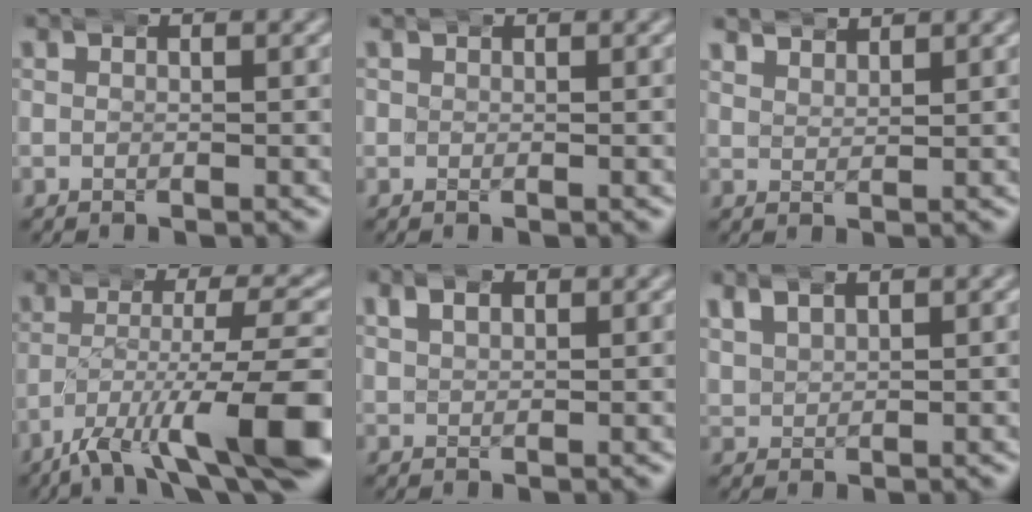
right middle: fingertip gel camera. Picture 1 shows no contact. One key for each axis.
{"total": 0.6, "fx": 0.2, "fy": 0.5, "fz": -0.1, "tx": -0.001, "ty": -0.001, "tz": 0.005}
{"total": 2.1, "fx": 2.1, "fy": 0.3, "fz": 0.0, "tx": -0.009, "ty": -0.001, "tz": 0.040}
{"total": 9.9, "fx": -4.9, "fy": 2.7, "fz": 8.2, "tx": -0.126, "ty": -0.014, "tz": -0.072}
{"total": 1.5, "fx": 0.8, "fy": 1.0, "fz": 0.8, "tx": -0.013, "ty": 0.003, "tz": 0.017}
{"total": 2.6, "fx": 1.5, "fy": 1.8, "fz": 1.0, "tx": -0.026, "ty": 0.000, "tz": 0.032}